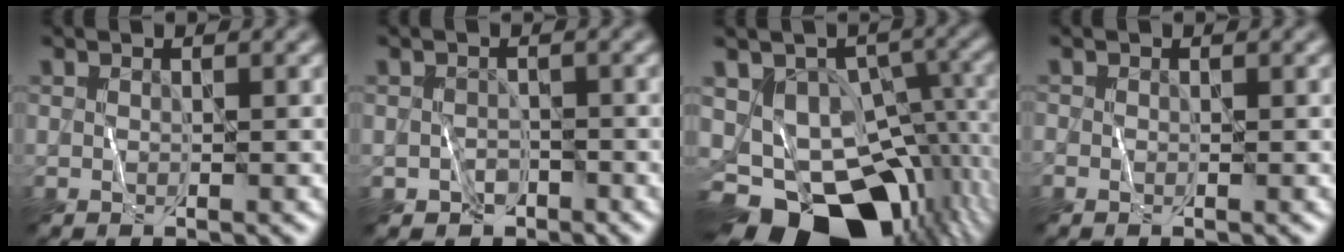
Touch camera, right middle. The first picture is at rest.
{"total": 2.1, "force": [-1.4, 1.5, 0.5], "torque": [-0.008, -0.004, -0.026]}
{"total": 15.6, "force": [-7.2, 10.4, 9.0], "torque": [-0.132, -0.015, -0.088]}
{"total": 1.2, "force": [-0.4, 1.0, 0.4], "torque": [-0.005, -0.002, -0.007]}